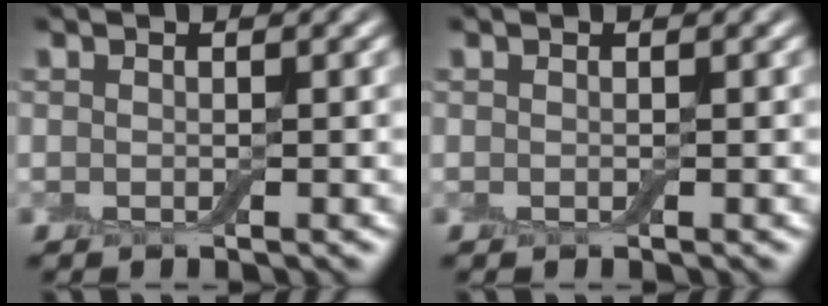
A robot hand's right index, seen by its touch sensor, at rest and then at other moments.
{"total": 0.0}